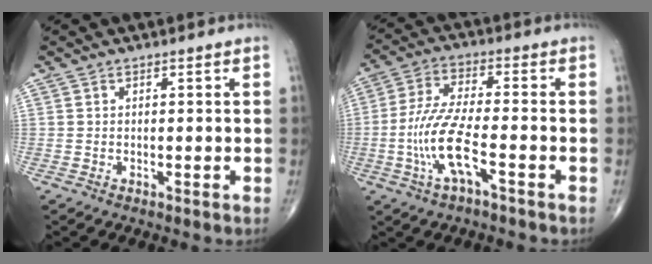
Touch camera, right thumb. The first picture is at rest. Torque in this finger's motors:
{"motor_torque": [2.70, 2.31, 0.74, -0.76, 0.43]}